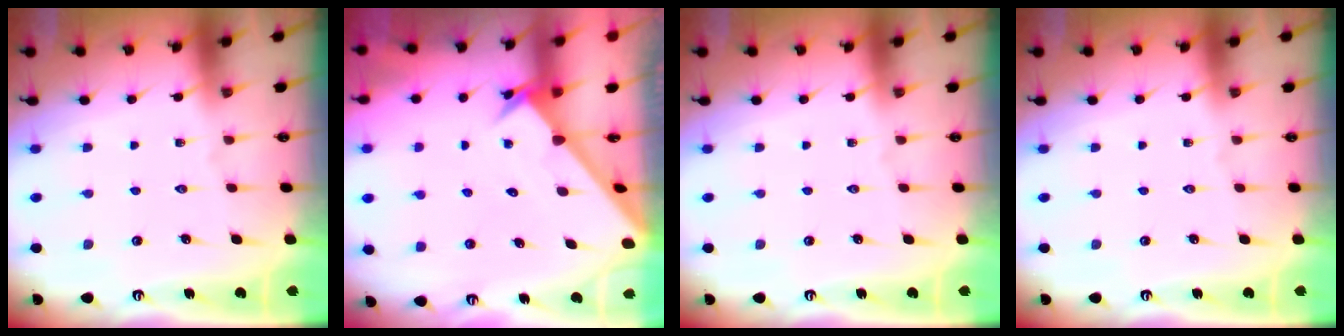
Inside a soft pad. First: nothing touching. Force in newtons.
{"total": 2.4, "press": 2.4, "slide": 0.2}
{"total": 0.0}
{"total": 0.0}